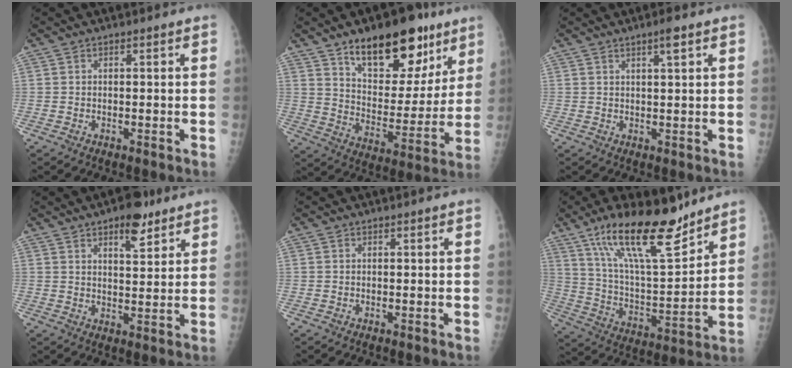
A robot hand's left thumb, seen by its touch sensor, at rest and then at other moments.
{"total": 21.2, "force": [13.1, 10.3, 13.2], "torque": [-0.139, -0.061, 0.208]}
{"total": 2.8, "force": [1.7, 0.3, 2.2], "torque": [-0.035, -0.008, 0.026]}
{"total": 7.3, "force": [4.6, 3.0, 4.8], "torque": [-0.051, -0.025, 0.065]}
{"total": 0.0}
{"total": 20.5, "force": [14.4, 5.8, 13.4], "torque": [-0.201, -0.076, 0.254]}